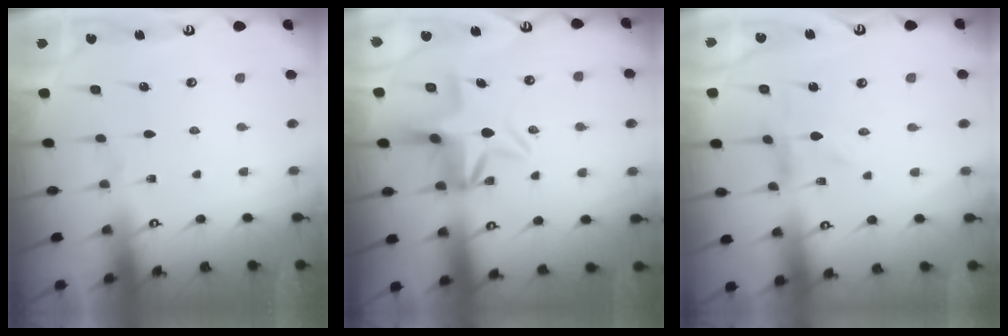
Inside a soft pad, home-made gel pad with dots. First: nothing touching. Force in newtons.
{"total": 6.6, "press": 6.0, "slide": 2.7}
{"total": 0.0}